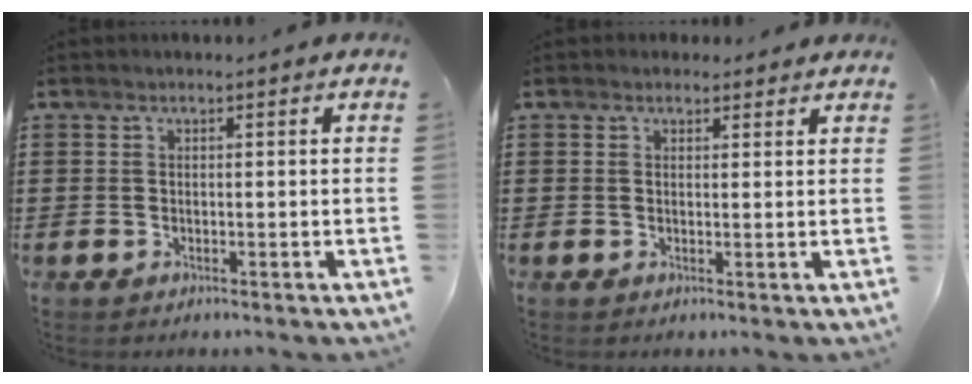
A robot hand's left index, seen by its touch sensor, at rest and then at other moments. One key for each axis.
{"total": 1.5, "fx": 1.2, "fy": 0.8, "fz": 0.2, "tx": -0.008, "ty": 0.006, "tz": 0.024}